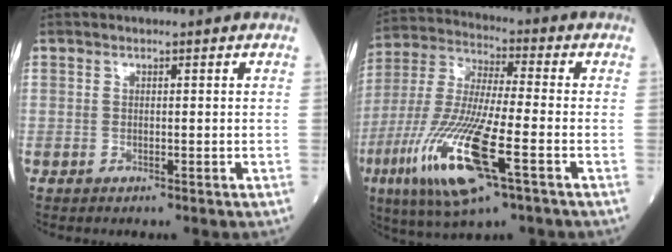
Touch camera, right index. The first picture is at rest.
{"total": 17.9, "force": [-7.0, 2.6, 16.2], "torque": [-0.356, -0.030, -0.128]}